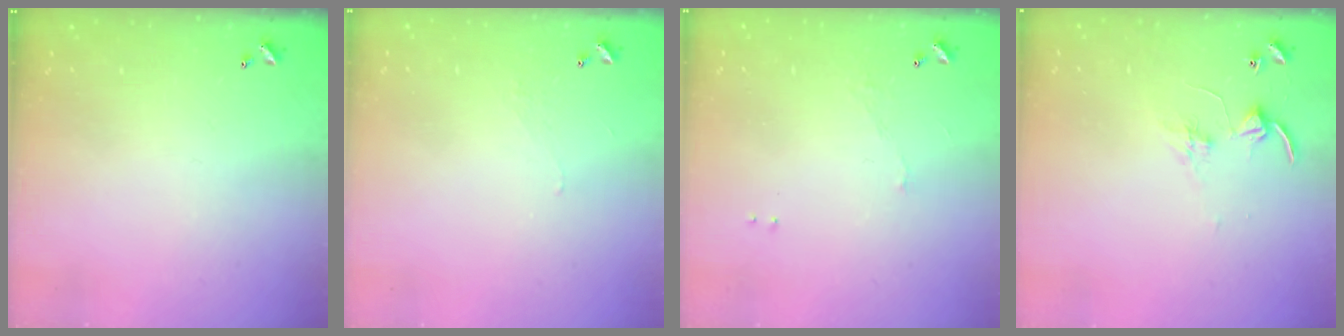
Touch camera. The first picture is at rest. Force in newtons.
{"total": 2.3, "press": 2.2, "slide": 0.5}
{"total": 1.4, "press": 1.3, "slide": 0.5}
{"total": 2.7, "press": 2.7, "slide": 0.2}